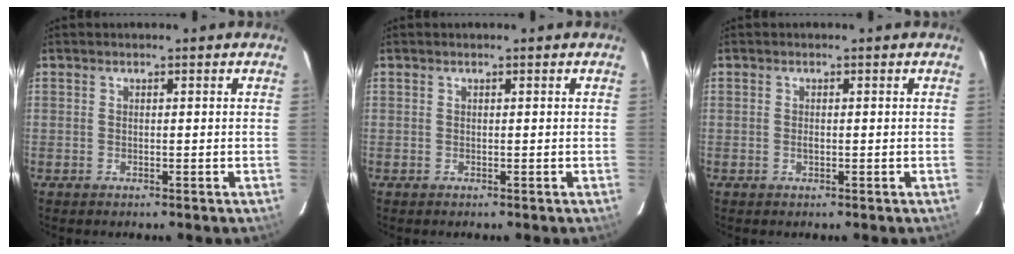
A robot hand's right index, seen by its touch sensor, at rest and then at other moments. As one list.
[{"total": 0.0}, {"total": 0.9, "force": [-0.2, 0.5, 0.6], "torque": [-0.011, 0.001, -0.004]}]